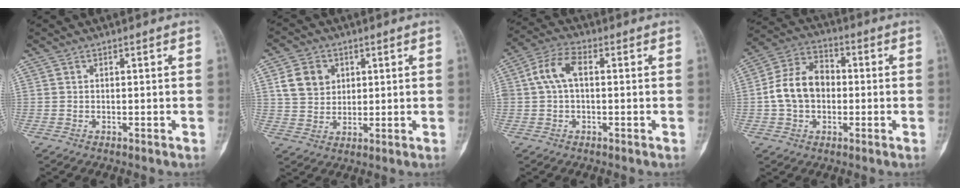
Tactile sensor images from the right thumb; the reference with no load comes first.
{"total": 7.7, "force": [2.5, 6.3, 3.7], "torque": [-0.042, -0.006, 0.050]}
{"total": 7.1, "force": [0.8, 4.0, 5.8], "torque": [-0.120, 0.025, 0.011]}
{"total": 11.4, "force": [-0.6, 8.5, 7.6], "torque": [-0.125, 0.034, -0.021]}